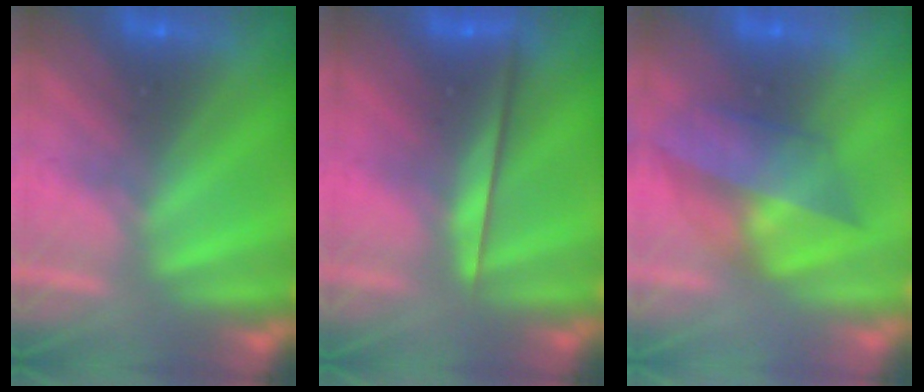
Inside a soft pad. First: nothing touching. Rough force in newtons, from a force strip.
{"total": 2.3}
{"total": 3.9}